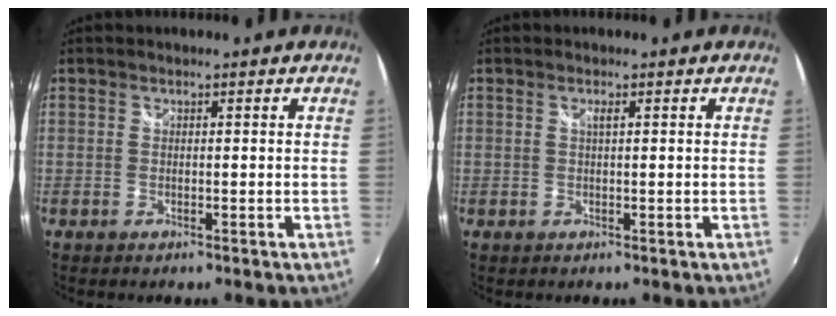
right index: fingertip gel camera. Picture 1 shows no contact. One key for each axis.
{"total": 0.9, "fx": 0.4, "fy": -0.1, "fz": 0.9, "tx": -0.016, "ty": 0.001, "tz": 0.006}